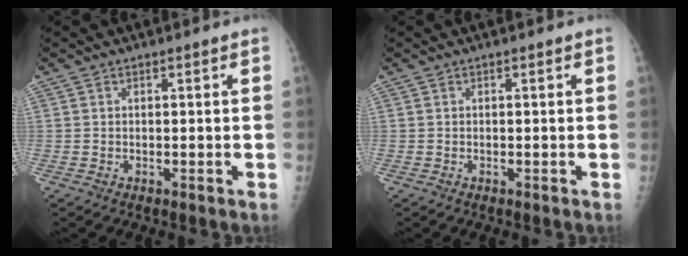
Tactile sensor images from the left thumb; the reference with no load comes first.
{"total": 0.0}